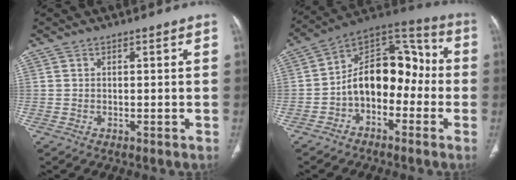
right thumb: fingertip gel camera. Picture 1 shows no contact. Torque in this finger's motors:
{"motor_torque": [1.99, 2.34, 1.38, -0.87, 0.10]}